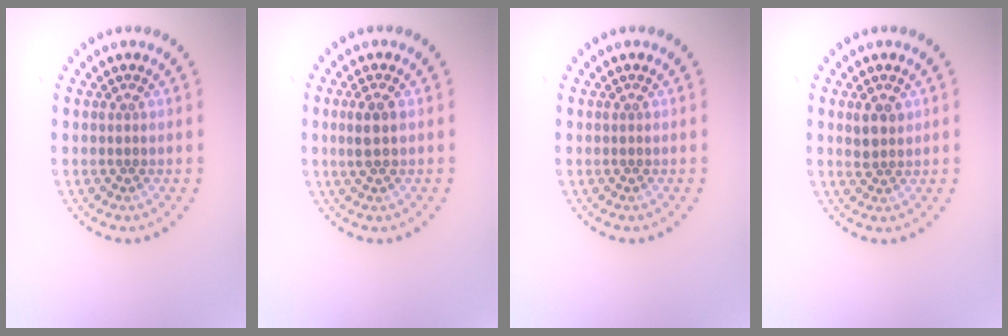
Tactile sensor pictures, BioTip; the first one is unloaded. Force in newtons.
{"total": 1.8, "press": 1.7, "slide": 0.7}
{"total": 0.0}
{"total": 1.7, "press": 1.6, "slide": 0.6}